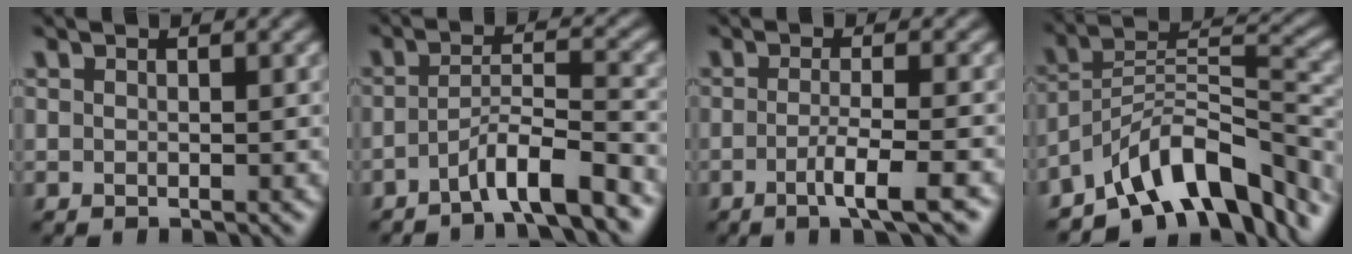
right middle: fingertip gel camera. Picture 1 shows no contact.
{"total": 4.7, "force": [-3.1, 0.6, 3.5], "torque": [-0.059, 0.011, -0.062]}
{"total": 3.9, "force": [-1.6, 0.6, 3.5], "torque": [-0.055, -0.001, -0.038]}
{"total": 10.5, "force": [-7.4, 3.8, 6.4], "torque": [-0.089, 0.009, -0.144]}